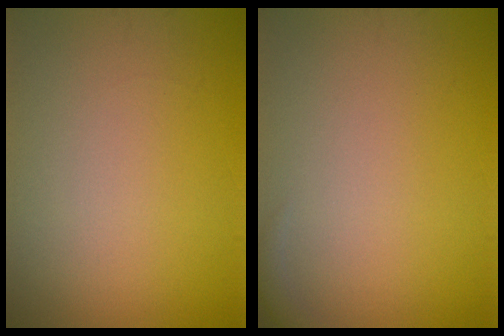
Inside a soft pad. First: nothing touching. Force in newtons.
{"total": 0.7, "press": 0.7, "slide": 0.1}